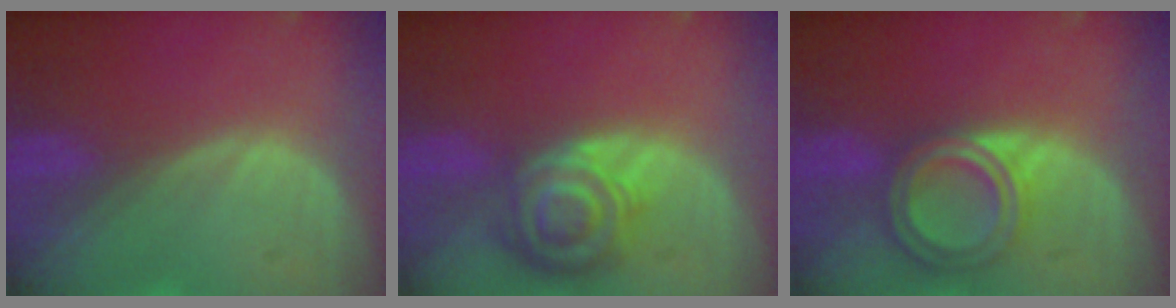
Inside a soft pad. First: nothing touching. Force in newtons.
{"total": 8.3, "press": 7.2, "slide": 4.0}
{"total": 6.9, "press": 6.1, "slide": 3.1}